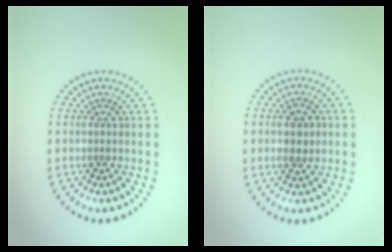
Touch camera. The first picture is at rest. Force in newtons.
{"total": 2.2, "press": 2.2, "slide": 0.1}